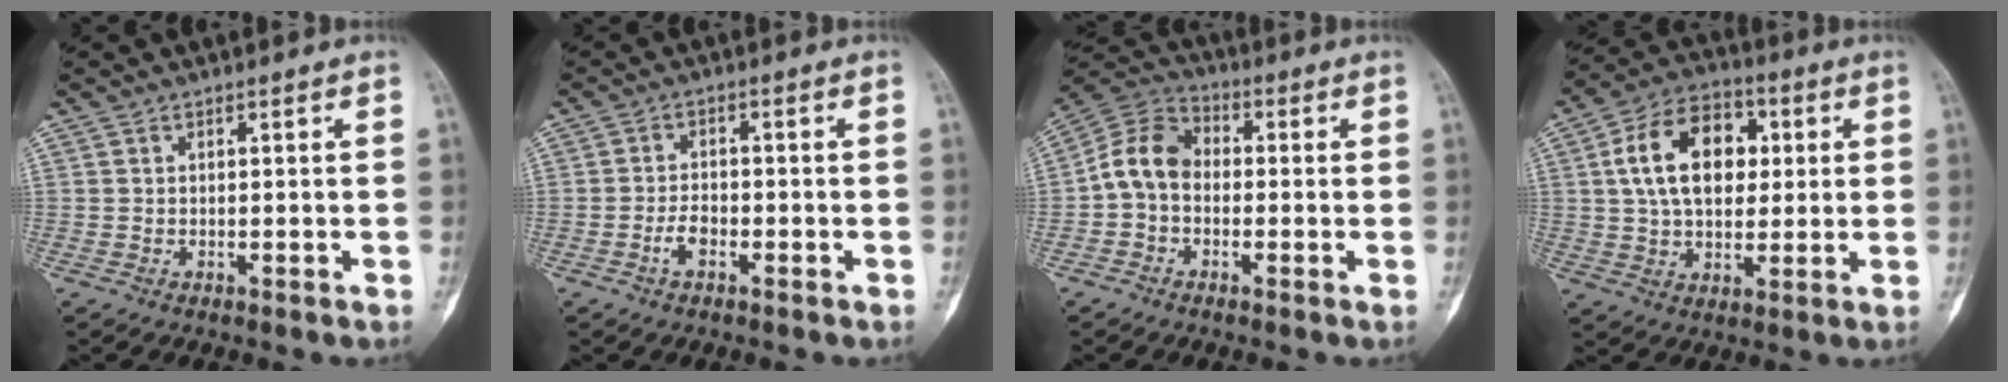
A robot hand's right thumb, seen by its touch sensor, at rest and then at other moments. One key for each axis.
{"total": 2.7, "fx": -1.5, "fy": 1.5, "fz": 1.8, "tx": -0.034, "ty": 0.013, "tz": -0.032}
{"total": 9.1, "fx": -1.1, "fy": 6.9, "fz": 5.8, "tx": -0.097, "ty": 0.030, "tz": -0.038}
{"total": 15.4, "fx": 3.1, "fy": 10.0, "fz": 11.2, "tx": -0.163, "ty": 0.011, "tz": 0.046}